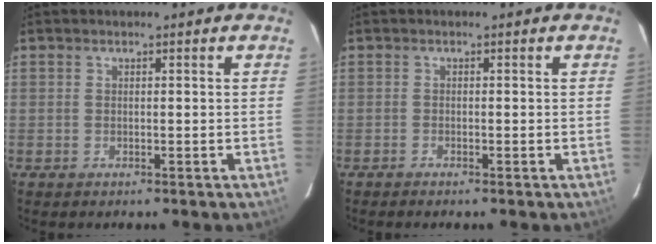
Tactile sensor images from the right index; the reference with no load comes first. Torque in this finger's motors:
{"motor_torque": [0.30, -0.20, 0.12, 0.02]}